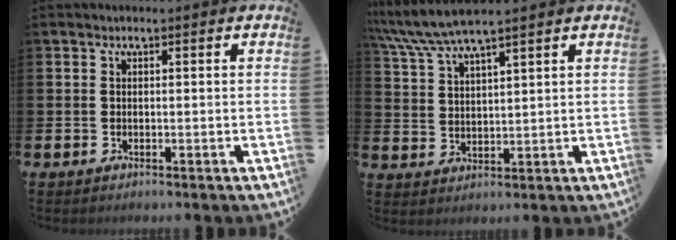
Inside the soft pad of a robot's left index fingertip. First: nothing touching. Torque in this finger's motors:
{"motor_torque": [0.40, -1.64, 0.99, 0.21]}